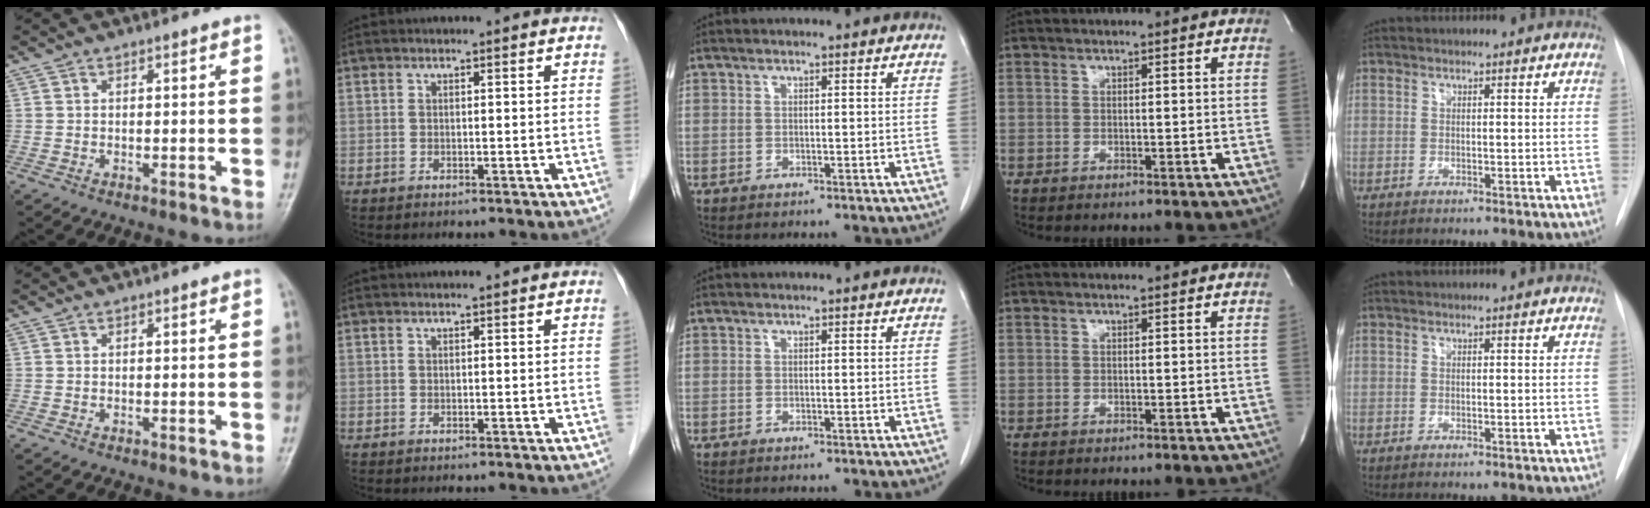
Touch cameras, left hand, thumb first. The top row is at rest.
{}